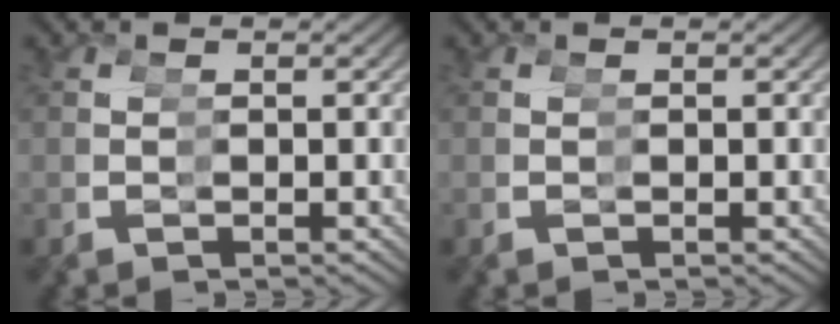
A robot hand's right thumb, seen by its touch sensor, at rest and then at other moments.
{"total": 0.0}